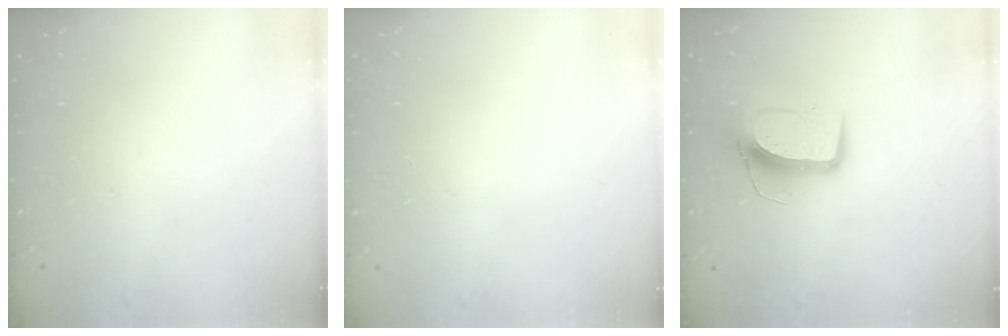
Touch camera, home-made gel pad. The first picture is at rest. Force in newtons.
{"total": 0.0}
{"total": 10.0, "press": 9.9, "slide": 0.9}